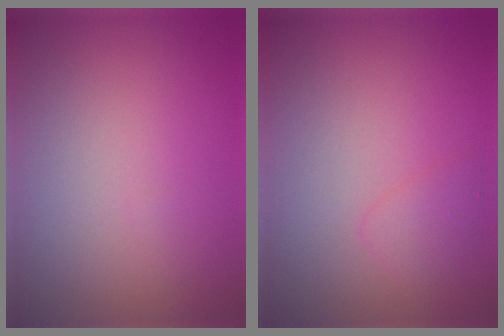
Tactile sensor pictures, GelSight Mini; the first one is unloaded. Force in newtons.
{"total": 1.4, "press": 1.4, "slide": 0.1}